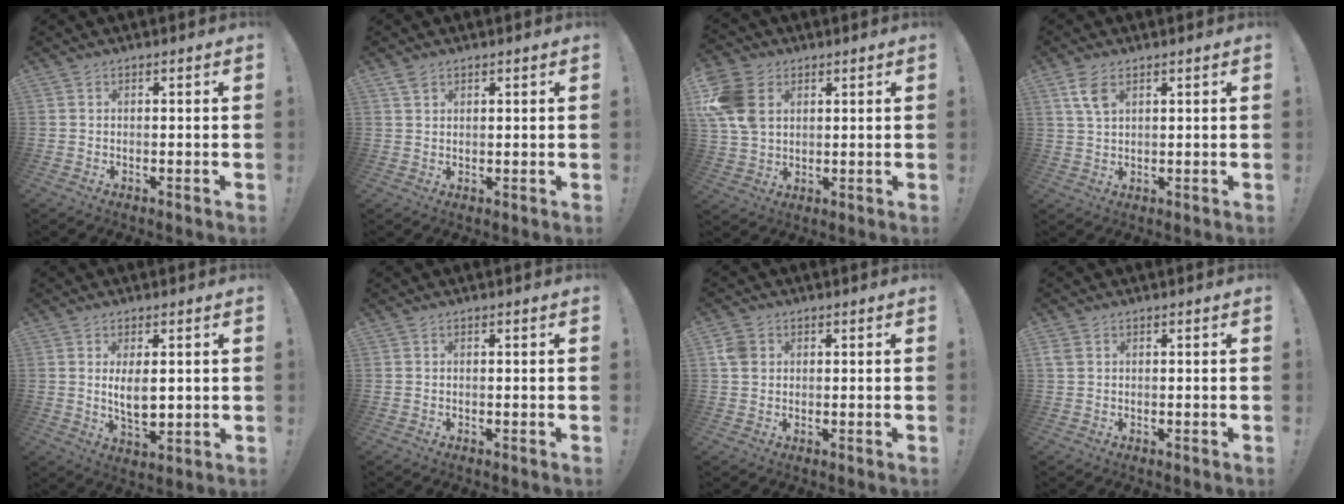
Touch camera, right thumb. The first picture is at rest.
{"total": 2.4, "force": [1.8, 1.1, 1.2], "torque": [-0.011, -0.009, 0.030]}
{"total": 13.8, "force": [4.0, 10.4, 8.1], "torque": [-0.166, -0.004, 0.083]}
{"total": 5.7, "force": [3.0, 2.9, 3.9], "torque": [-0.066, -0.012, 0.056]}
{"total": 7.1, "force": [1.0, 3.4, 6.1], "torque": [-0.099, -0.012, 0.013]}
{"total": 0.0}
{"total": 5.1, "force": [1.2, 4.4, 2.4], "torque": [-0.047, 0.009, 0.025]}
{"total": 2.1, "force": [0.8, 1.6, 1.1], "torque": [-0.028, 0.007, 0.019]}